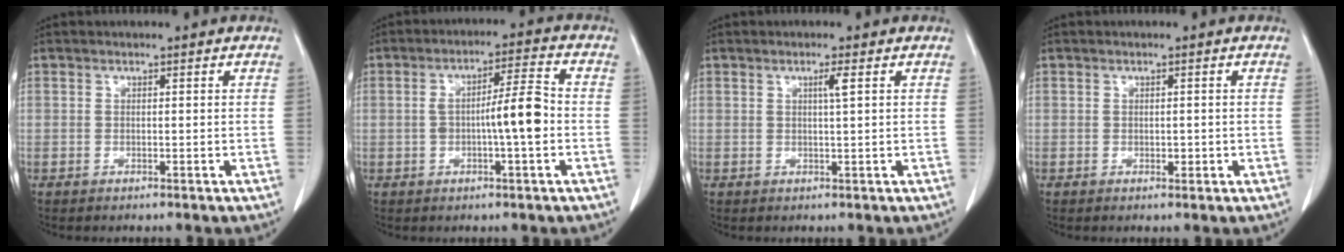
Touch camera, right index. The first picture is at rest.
{"total": 7.2, "force": [-1.1, 0.5, 7.1], "torque": [-0.122, 0.013, -0.019]}
{"total": 1.6, "force": [0.6, -0.3, 1.5], "torque": [-0.028, -0.002, 0.011]}
{"total": 1.0, "force": [-0.2, 0.6, 0.7], "torque": [-0.010, 0.000, -0.001]}